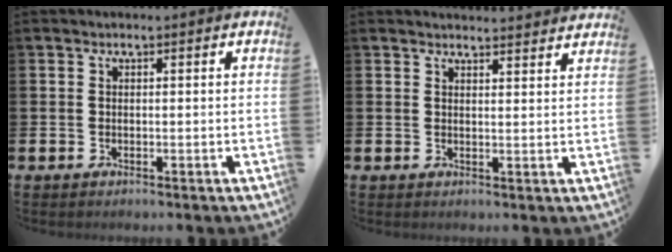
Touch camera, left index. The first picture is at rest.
{"total": 2.8, "force": [2.8, 0.0, -0.3], "torque": [0.011, -0.022, 0.048]}